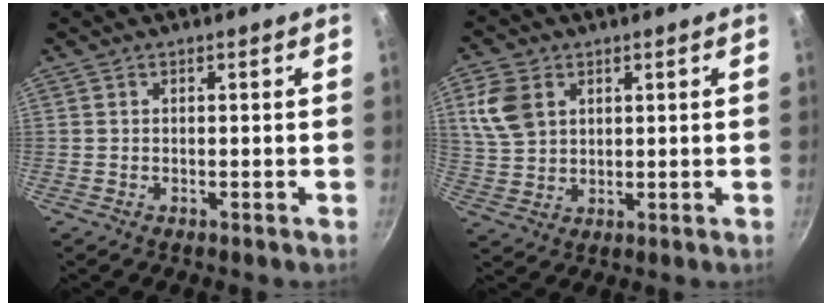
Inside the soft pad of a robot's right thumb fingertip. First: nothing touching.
{"total": 8.4, "force": [3.0, 6.1, 4.9], "torque": [-0.088, -0.002, 0.066]}